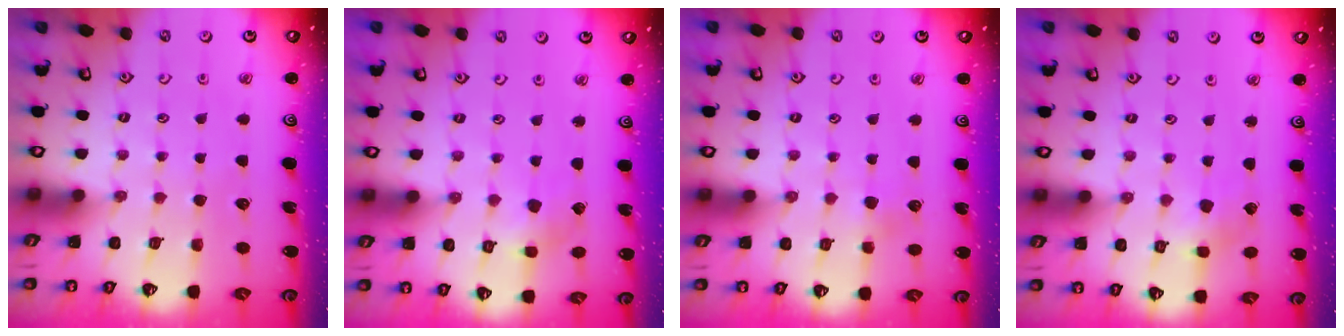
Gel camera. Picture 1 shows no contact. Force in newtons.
{"total": 3.4, "press": 3.4, "slide": 0.4}
{"total": 2.3, "press": 2.3, "slide": 0.2}
{"total": 2.6, "press": 2.6, "slide": 0.3}